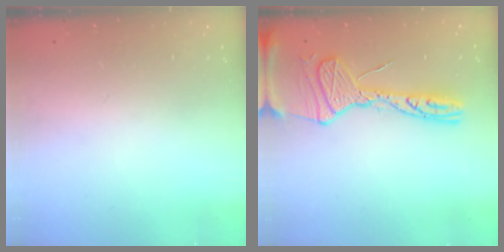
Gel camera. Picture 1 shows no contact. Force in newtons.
{"total": 16.8, "press": 16.7, "slide": 1.7}